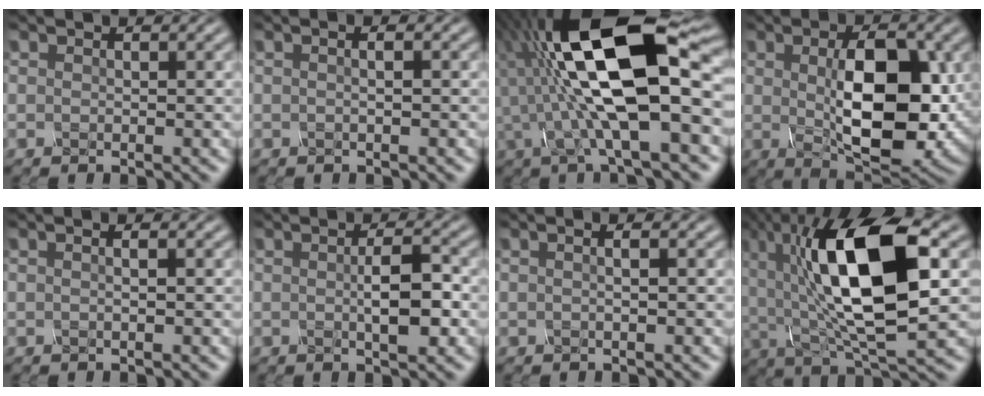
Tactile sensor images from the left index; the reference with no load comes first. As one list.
[{"total": 1.9, "force": [0.5, 0.7, 1.6], "torque": [-0.010, -0.002, -0.008]}, {"total": 14.1, "force": [0.3, 4.7, 13.3], "torque": [-0.227, 0.022, -0.008]}, {"total": 10.7, "force": [0.4, 4.7, 9.5], "torque": [-0.146, -0.007, 0.019]}, {"total": 1.5, "force": [0.4, 0.6, 1.4], "torque": [-0.008, -0.006, -0.005]}, {"total": 3.6, "force": [-0.1, 1.0, 3.5], "torque": [-0.062, 0.000, -0.002]}, {"total": 2.2, "force": [0.6, 1.0, 1.9], "torque": [-0.007, 0.002, -0.014]}, {"total": 14.0, "force": [2.6, 5.2, 12.8], "torque": [-0.215, 0.011, 0.038]}]